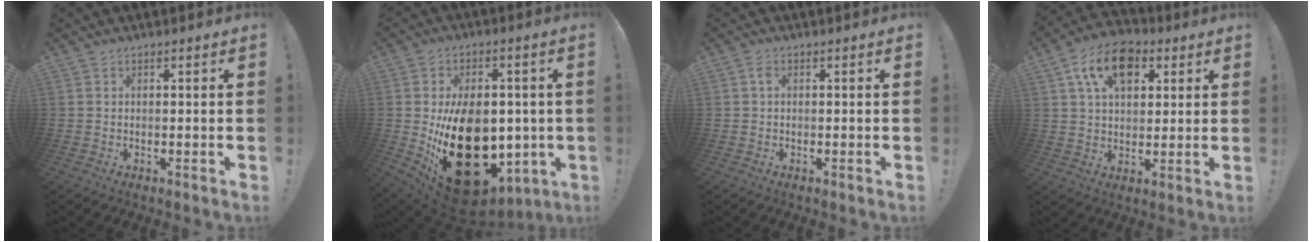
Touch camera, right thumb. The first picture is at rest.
{"total": 26.2, "force": [-3.4, 17.9, 18.9], "torque": [-0.287, -0.001, -0.020]}
{"total": 1.1, "force": [0.1, 0.7, 0.9], "torque": [-0.016, 0.003, -0.001]}
{"total": 14.1, "force": [5.8, 9.5, 8.6], "torque": [-0.133, -0.007, 0.109]}